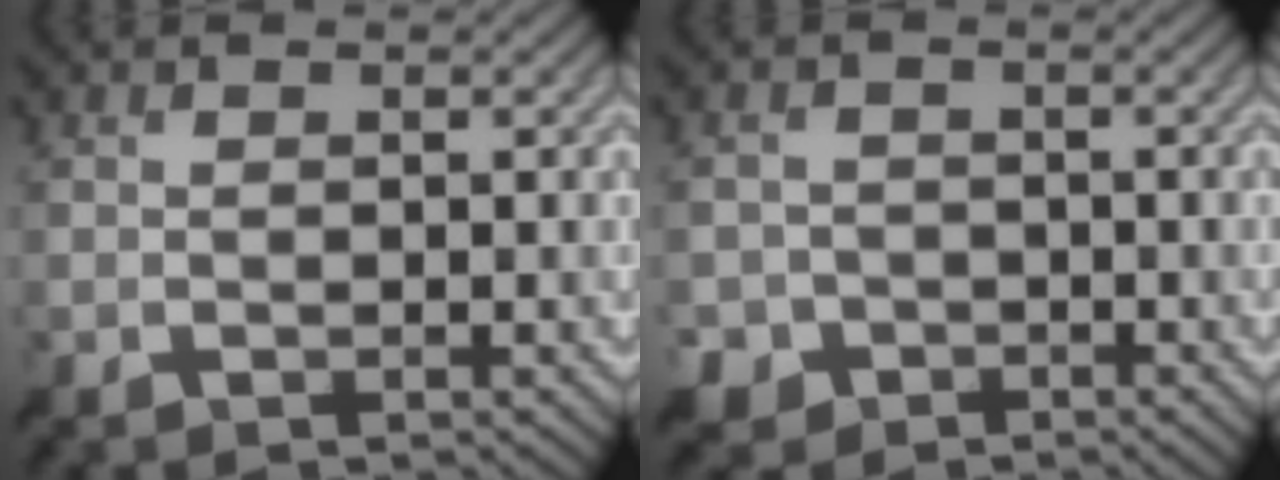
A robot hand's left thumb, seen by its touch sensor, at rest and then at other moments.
{"total": 3.2, "force": [-1.8, 2.6, 0.4], "torque": [-0.005, -0.001, -0.042]}